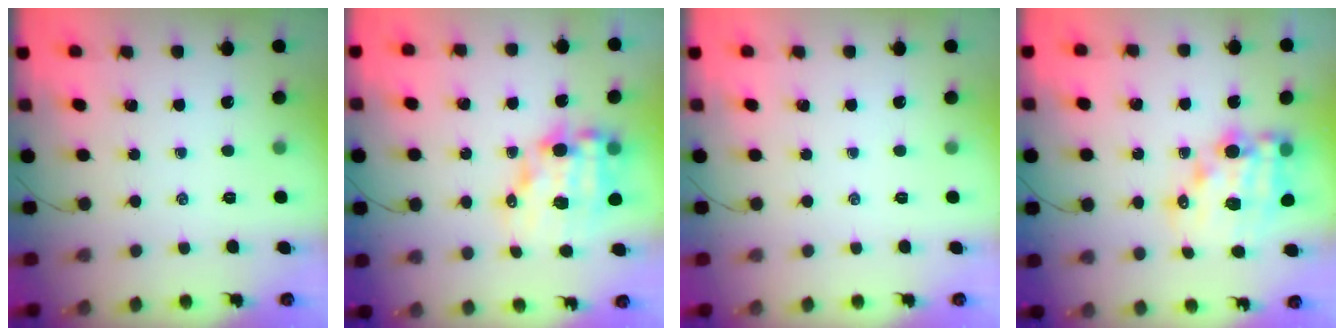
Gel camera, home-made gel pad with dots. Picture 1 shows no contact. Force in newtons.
{"total": 11.3, "press": 10.9, "slide": 2.7}
{"total": 0.0}
{"total": 13.3, "press": 12.9, "slide": 3.2}